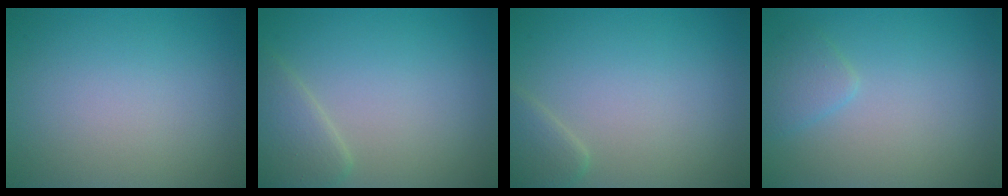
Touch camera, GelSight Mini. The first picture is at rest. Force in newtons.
{"total": 2.7, "press": 2.6, "slide": 0.2}
{"total": 1.9, "press": 1.9, "slide": 0.1}
{"total": 1.6, "press": 1.6, "slide": 0.1}